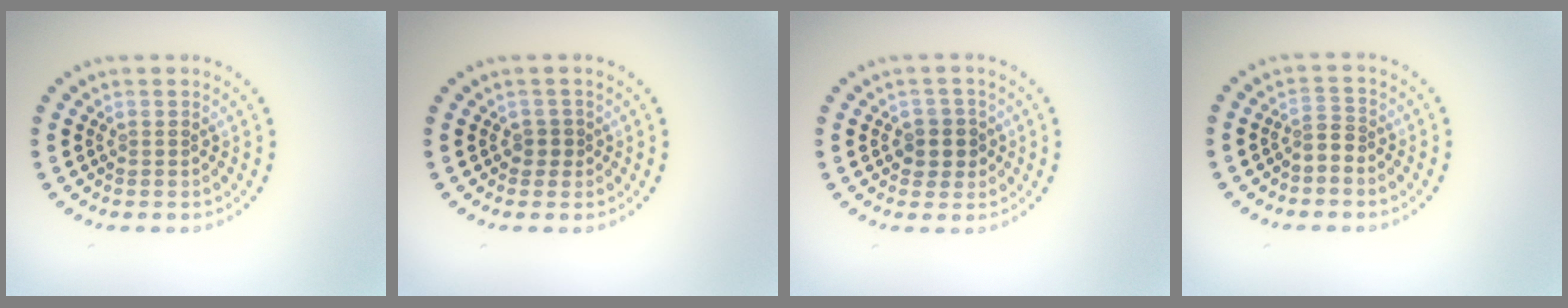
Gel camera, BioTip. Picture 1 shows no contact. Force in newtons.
{"total": 1.0, "press": 0.8, "slide": 0.5}
{"total": 2.4, "press": 2.2, "slide": 0.9}
{"total": 1.7, "press": 1.3, "slide": 1.2}